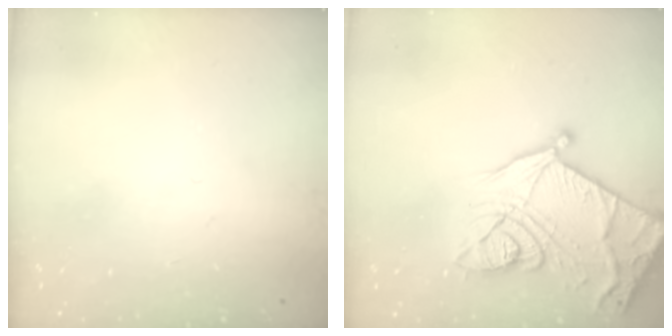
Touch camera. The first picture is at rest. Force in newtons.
{"total": 22.3, "press": 22.3, "slide": 0.4}